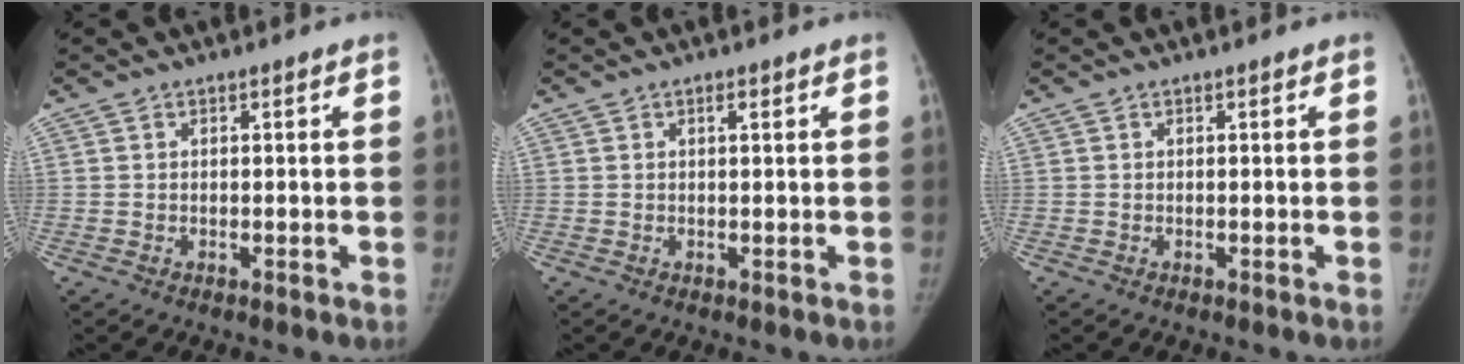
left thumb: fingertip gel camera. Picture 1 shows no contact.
{"total": 1.1, "force": [0.6, 0.3, 0.9], "torque": [-0.014, 0.000, 0.008]}
{"total": 0.0}